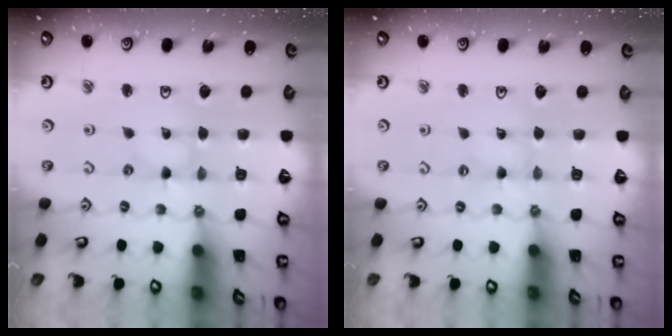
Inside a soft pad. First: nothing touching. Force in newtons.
{"total": 0.0}